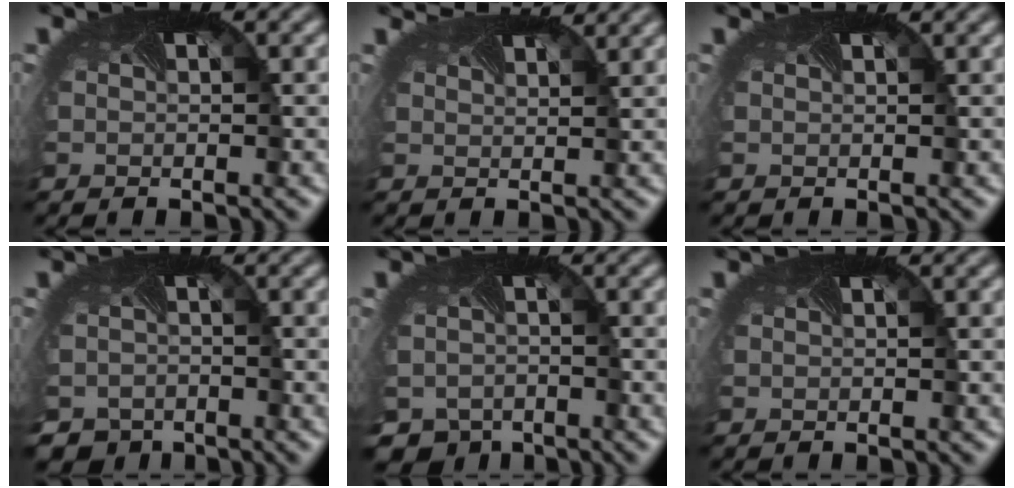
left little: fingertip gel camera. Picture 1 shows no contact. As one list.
[{"total": 2.6, "force": [2.5, 0.1, 0.7], "torque": [-0.019, 0.006, 0.035]}, {"total": 0.9, "force": [0.8, -0.2, -0.2], "torque": [0.001, -0.003, 0.011]}, {"total": 4.0, "force": [-3.1, 2.4, 0.5], "torque": [-0.008, -0.023, -0.040]}, {"total": 5.1, "force": [-3.8, 3.2, 0.9], "torque": [-0.022, -0.026, -0.049]}, {"total": 0.0}]